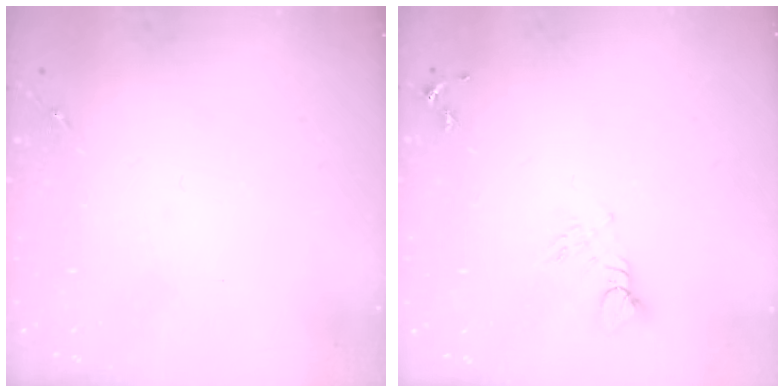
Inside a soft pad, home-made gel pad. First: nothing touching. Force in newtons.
{"total": 4.6, "press": 4.6, "slide": 0.2}